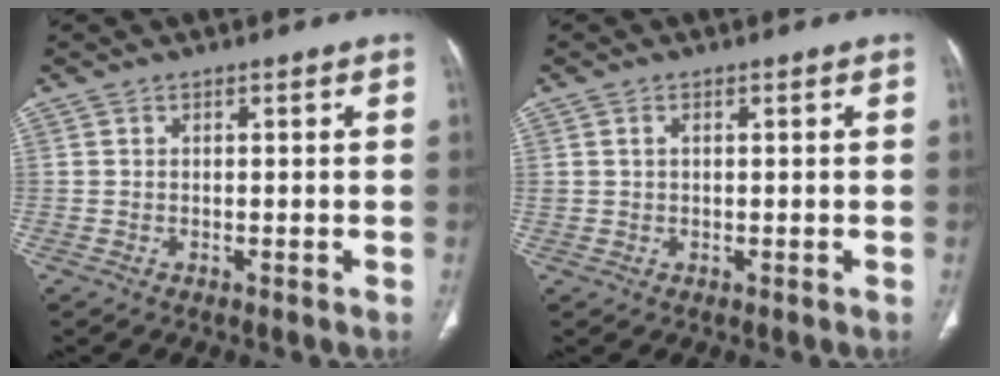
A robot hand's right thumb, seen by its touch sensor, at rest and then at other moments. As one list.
[{"total": 1.1, "force": [0.4, 0.7, 0.7], "torque": [-0.015, 0.001, 0.011]}]